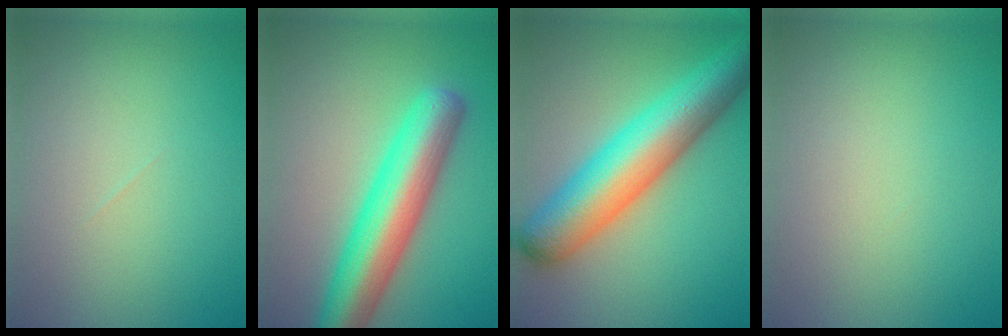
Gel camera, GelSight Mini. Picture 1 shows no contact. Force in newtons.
{"total": 8.1, "press": 8.1, "slide": 0.2}
{"total": 10.1, "press": 10.1, "slide": 0.4}
{"total": 0.0}